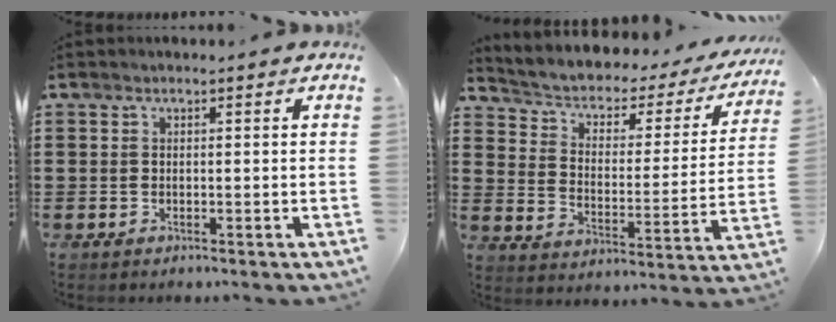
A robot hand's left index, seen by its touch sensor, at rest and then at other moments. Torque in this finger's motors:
{"motor_torque": [1.79, -0.34, 0.25, 0.04]}